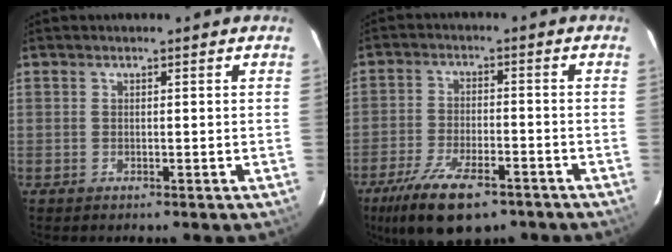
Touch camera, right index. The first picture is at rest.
{"total": 14.1, "force": [-9.5, 5.4, 9.0], "torque": [-0.198, -0.030, -0.162]}